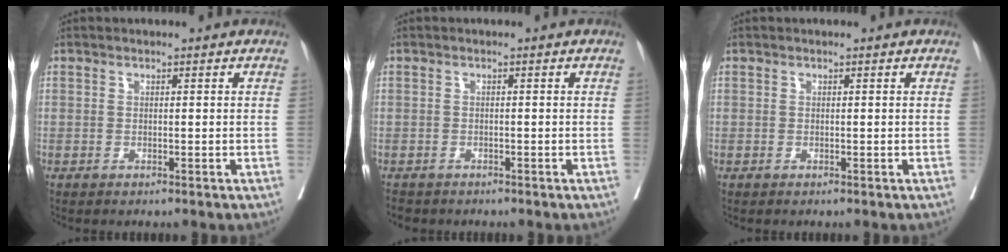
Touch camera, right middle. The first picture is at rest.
{"total": 1.9, "force": [-1.6, 0.8, 0.5], "torque": [-0.014, -0.004, -0.023]}
{"total": 0.0}